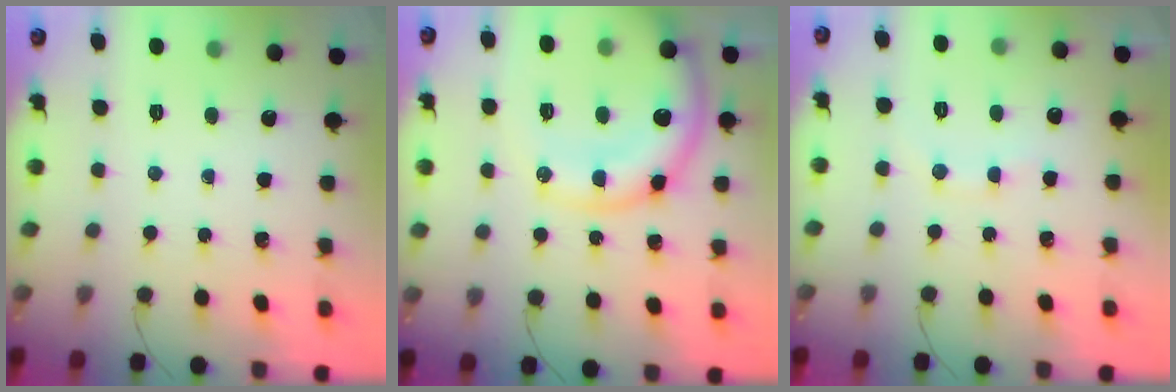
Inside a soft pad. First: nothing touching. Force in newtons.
{"total": 16.7, "press": 16.5, "slide": 2.8}
{"total": 7.3, "press": 7.2, "slide": 1.4}